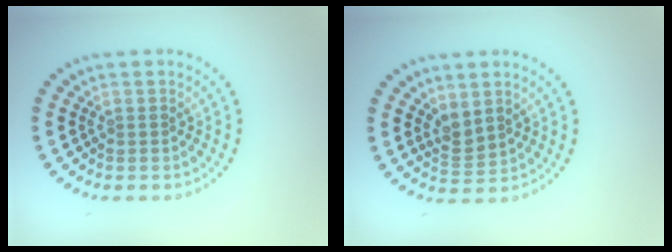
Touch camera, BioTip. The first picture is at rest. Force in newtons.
{"total": 1.9, "press": 1.6, "slide": 1.1}